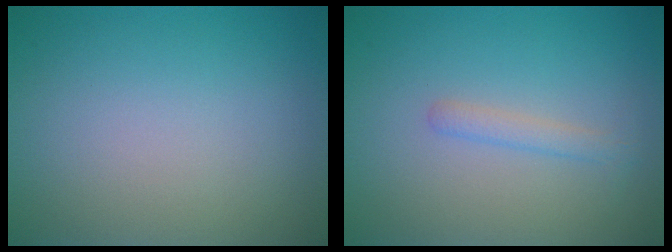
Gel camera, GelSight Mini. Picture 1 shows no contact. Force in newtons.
{"total": 1.4, "press": 1.4, "slide": 0.1}